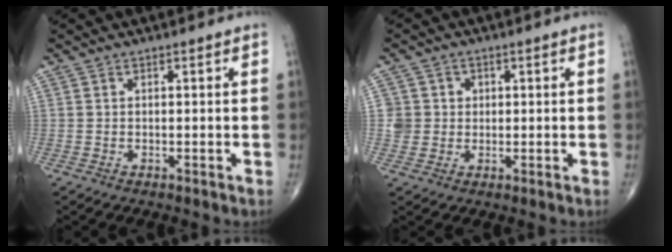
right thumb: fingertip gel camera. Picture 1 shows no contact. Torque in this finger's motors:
{"motor_torque": [0.00, 0.00, 0.17, 0.15, 0.04]}